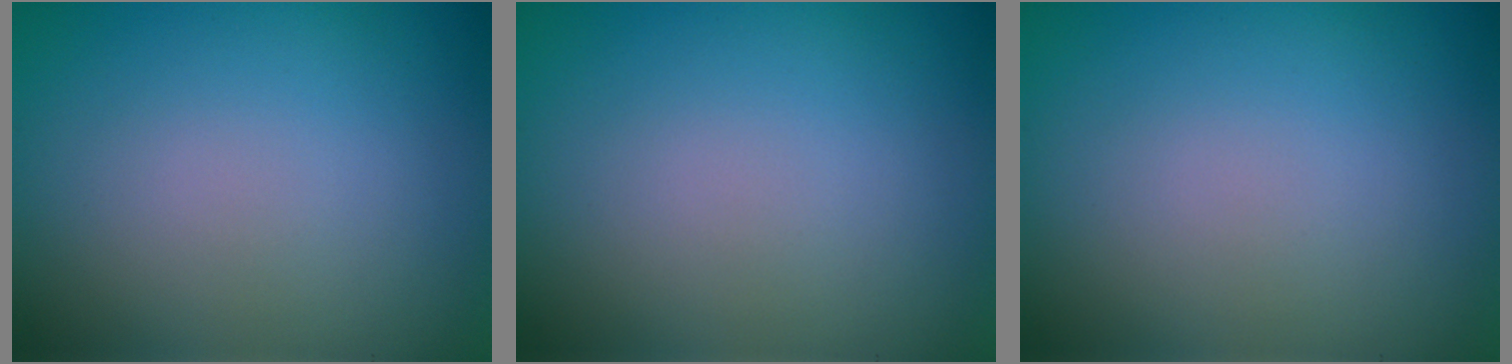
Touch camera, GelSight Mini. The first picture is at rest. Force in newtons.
{"total": 0.0}
{"total": 0.0}